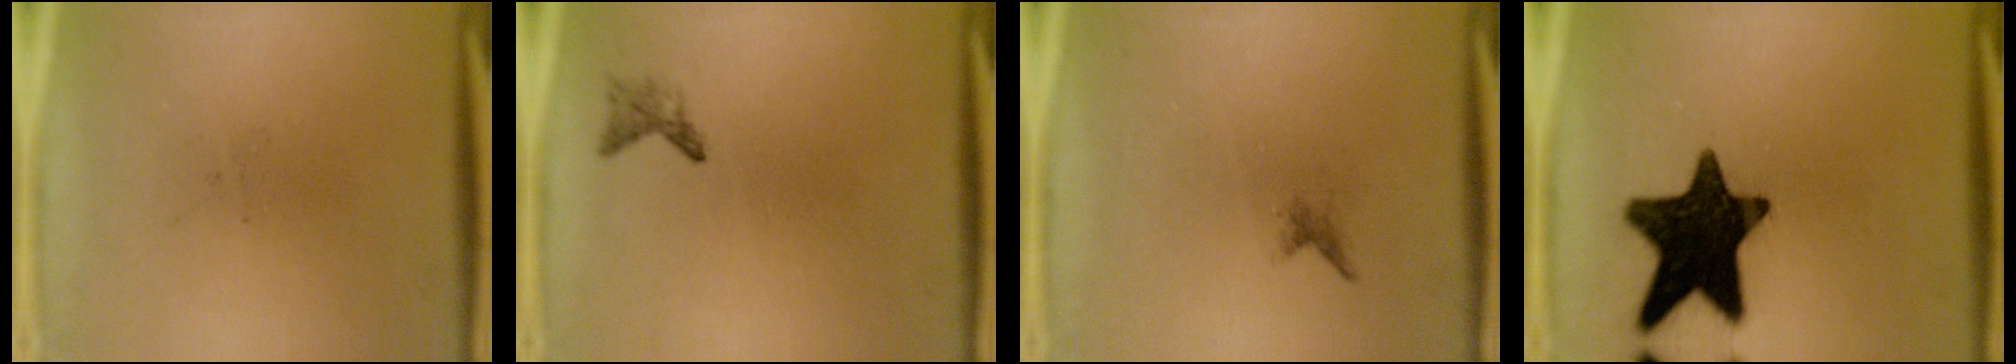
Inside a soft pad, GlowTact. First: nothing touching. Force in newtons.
{"total": 1.1}
{"total": 0.7}
{"total": 17.4}